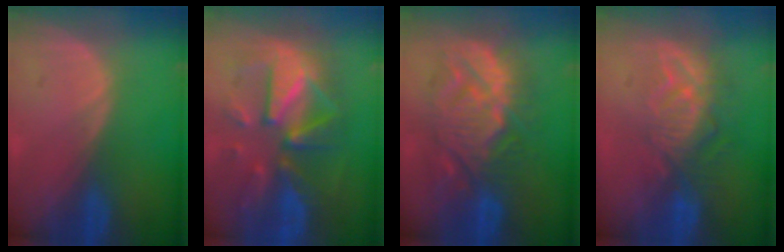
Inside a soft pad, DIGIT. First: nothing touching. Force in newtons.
{"total": 12.4, "press": 12.3, "slide": 1.2}
{"total": 11.5, "press": 11.5, "slide": 1.0}
{"total": 9.4, "press": 8.2, "slide": 4.6}